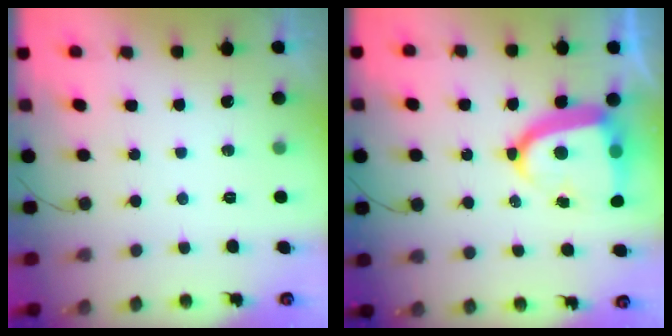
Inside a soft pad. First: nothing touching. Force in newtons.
{"total": 16.0, "press": 15.9, "slide": 1.9}